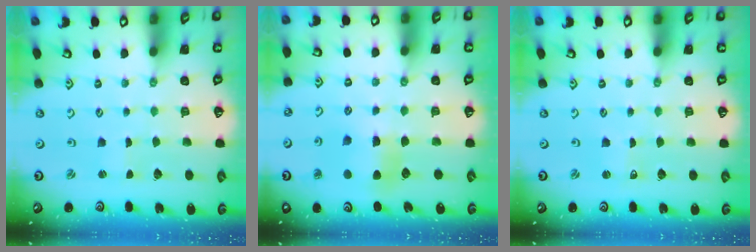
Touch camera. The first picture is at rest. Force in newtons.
{"total": 6.7, "press": 6.7, "slide": 0.8}
{"total": 1.2, "press": 1.2, "slide": 0.2}